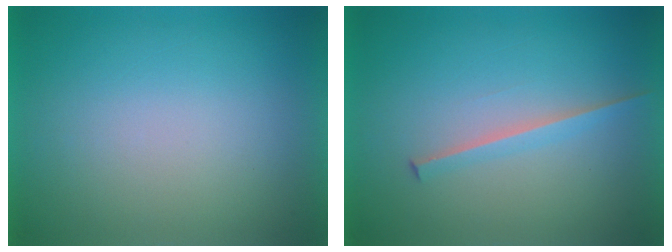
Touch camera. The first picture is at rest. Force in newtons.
{"total": 1.6}